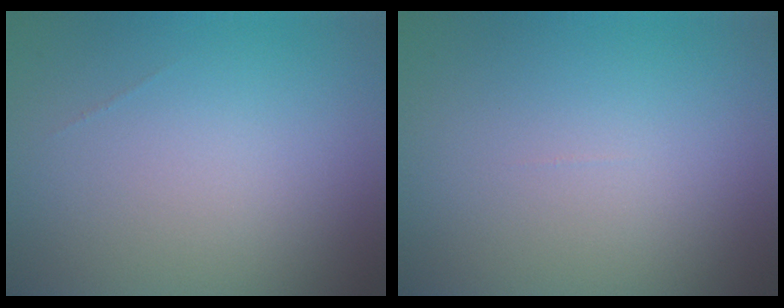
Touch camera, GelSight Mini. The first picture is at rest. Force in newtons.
{"total": 0.0}